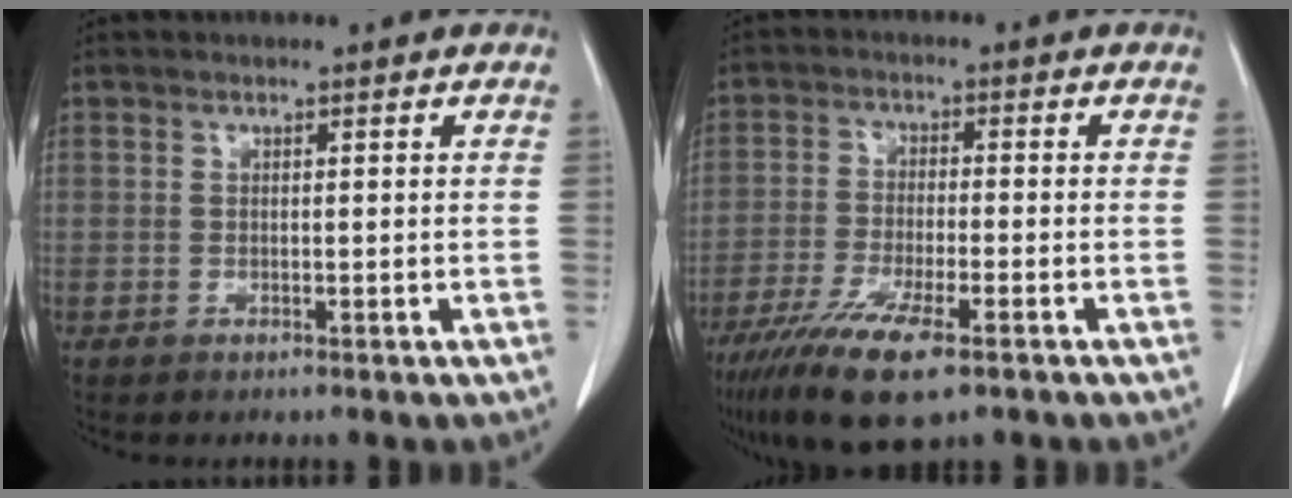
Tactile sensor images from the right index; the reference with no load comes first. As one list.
[{"total": 10.7, "force": [-6.6, 1.9, 8.2], "torque": [-0.151, -0.026, -0.112]}]